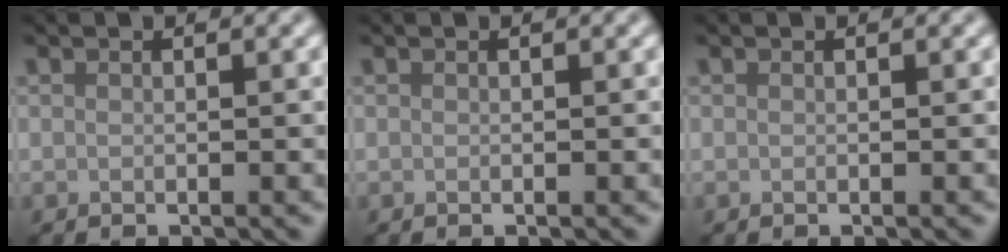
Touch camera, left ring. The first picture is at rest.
{"total": 0.0}
{"total": 0.0}